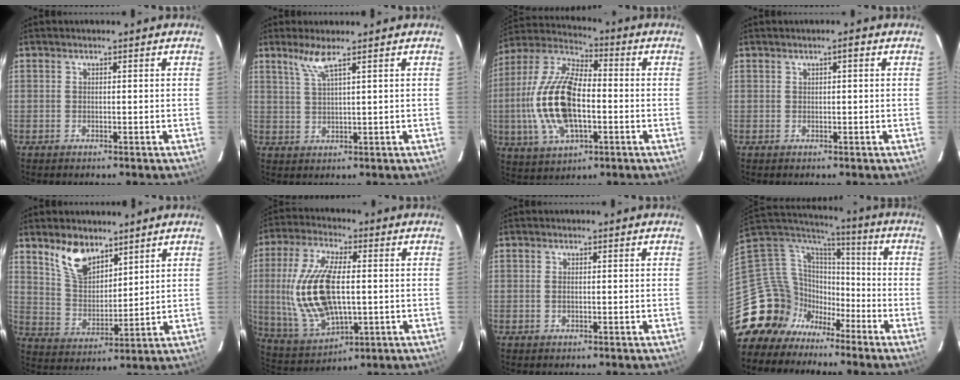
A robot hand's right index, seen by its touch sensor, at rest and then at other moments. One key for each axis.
{"total": 3.7, "fx": 2.5, "fy": -0.5, "fz": 2.6, "tx": -0.057, "ty": -0.004, "tz": 0.054}
{"total": 18.1, "fx": -2.6, "fy": 8.6, "fz": 15.8, "tx": -0.335, "ty": 0.003, "tz": -0.050}
{"total": 1.1, "fx": 0.5, "fy": 0.2, "fz": 0.9, "tx": -0.015, "ty": 0.007, "tz": 0.007}
{"total": 9.4, "fx": 6.7, "fy": 4.5, "fz": 4.8, "tx": -0.088, "ty": 0.010, "tz": 0.136}
{"total": 18.2, "fx": 0.2, "fy": 8.8, "fz": 15.9, "tx": -0.337, "ty": -0.004, "tz": 0.020}
{"total": 0.8, "fx": 0.0, "fy": 0.4, "fz": 0.7, "tx": -0.016, "ty": -0.001, "tz": 0.000}
{"total": 17.7, "fx": -10.4, "fy": 13.5, "fz": 4.7, "tx": -0.134, "ty": 0.038, "tz": -0.185}